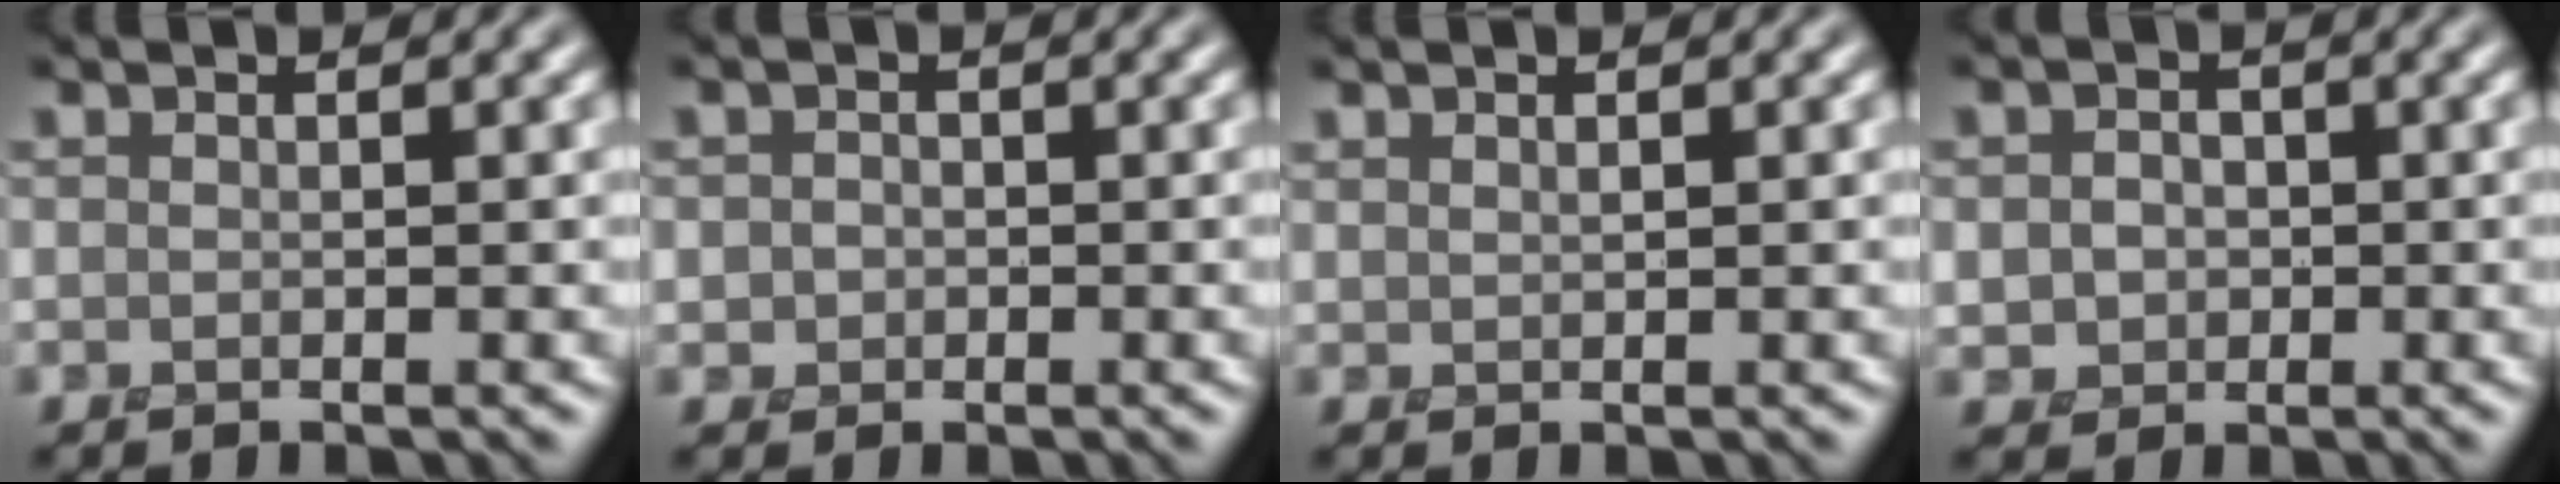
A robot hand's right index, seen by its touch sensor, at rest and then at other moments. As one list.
[{"total": 1.2, "force": [-0.2, 1.2, 0.2], "torque": [0.000, -0.003, -0.006]}, {"total": 0.6, "force": [0.6, 0.1, 0.0], "torque": [-0.002, -0.001, 0.015]}, {"total": 2.7, "force": [-0.2, 2.4, 1.2], "torque": [-0.012, -0.004, -0.006]}]